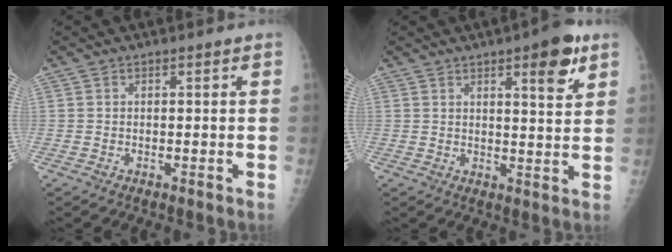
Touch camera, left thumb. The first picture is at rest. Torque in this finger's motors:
{"motor_torque": [0.12, 0.26, -0.02, 0.09, 0.03]}